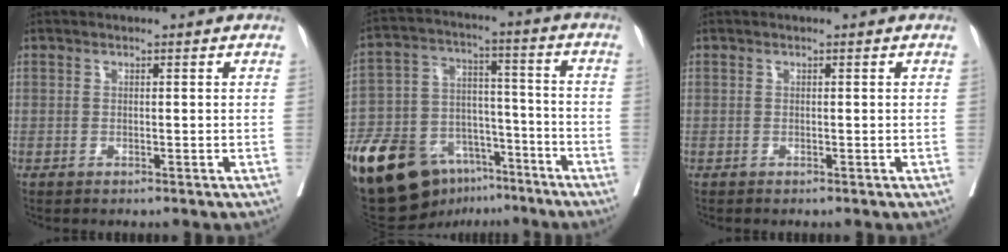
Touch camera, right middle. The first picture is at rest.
{"total": 19.9, "force": [-13.0, 10.7, 10.6], "torque": [-0.201, 0.026, -0.219]}
{"total": 0.0}